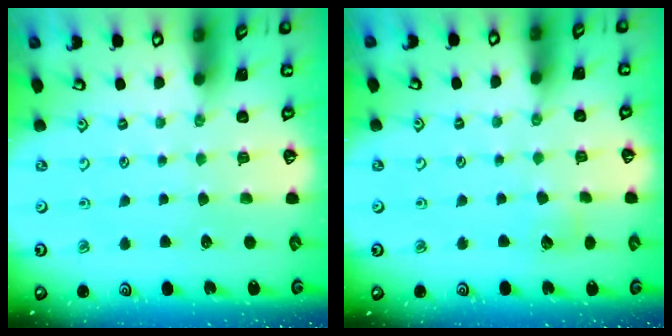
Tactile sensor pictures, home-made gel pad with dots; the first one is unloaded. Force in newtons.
{"total": 5.6, "press": 5.6, "slide": 0.6}